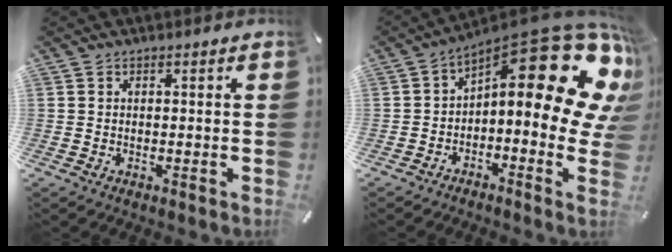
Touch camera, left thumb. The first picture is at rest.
{"total": 20.2, "force": [9.9, 7.4, 16.0], "torque": [-0.200, -0.098, 0.162]}